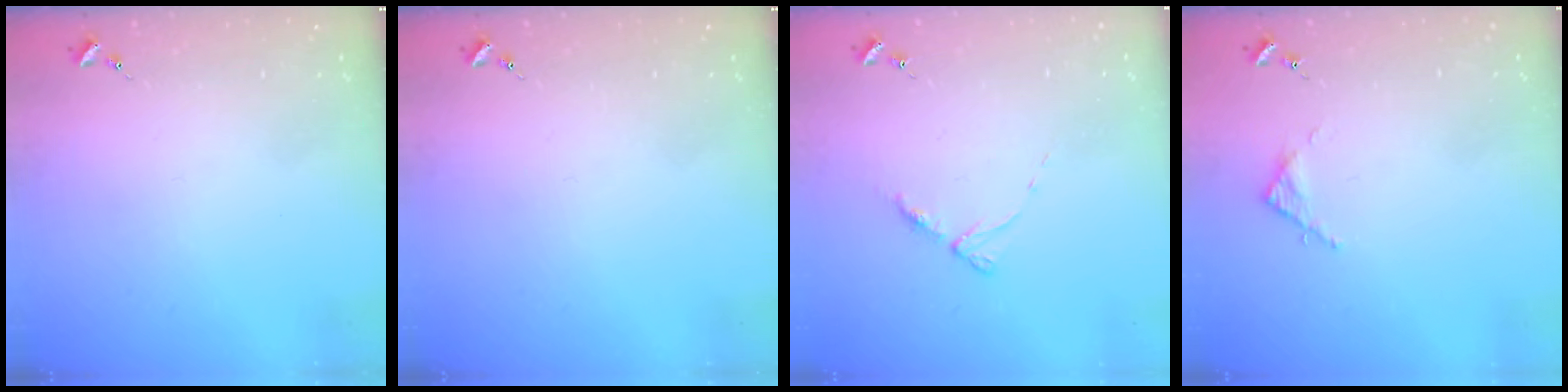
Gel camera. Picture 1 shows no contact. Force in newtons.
{"total": 0.0}
{"total": 5.2, "press": 5.1, "slide": 0.6}
{"total": 2.8, "press": 2.8, "slide": 0.4}